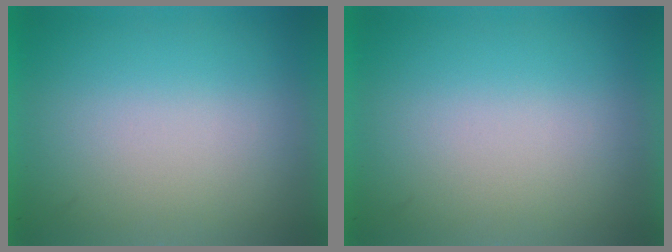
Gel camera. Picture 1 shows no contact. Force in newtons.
{"total": 0.0}